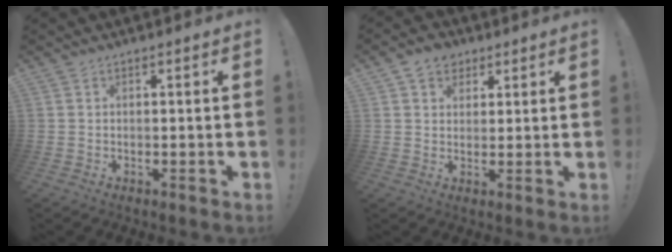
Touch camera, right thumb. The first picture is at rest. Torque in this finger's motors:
{"motor_torque": [-0.26, 0.26, 0.02, 0.00, 0.03]}